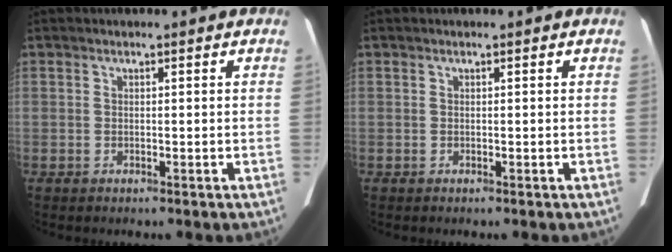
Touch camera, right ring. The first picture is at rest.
{"total": 0.0}